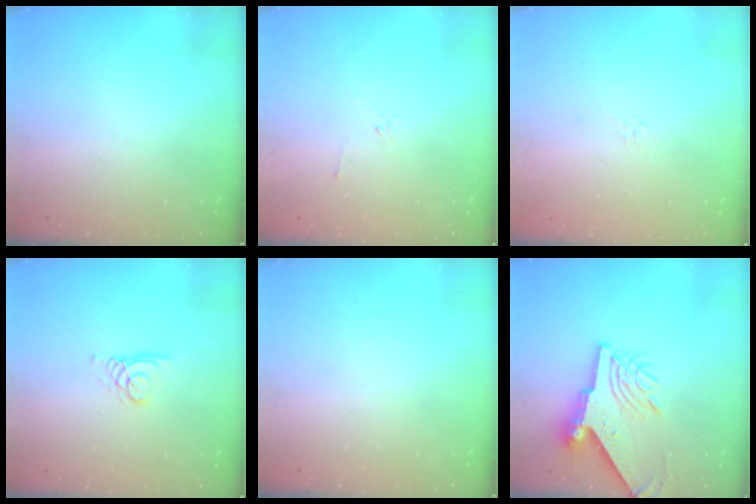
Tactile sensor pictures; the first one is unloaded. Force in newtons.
{"total": 2.2, "press": 2.1, "slide": 0.7}
{"total": 0.7, "press": 0.5, "slide": 0.4}
{"total": 1.7, "press": 1.7, "slide": 0.2}
{"total": 0.0}
{"total": 10.8, "press": 10.7, "slide": 1.4}